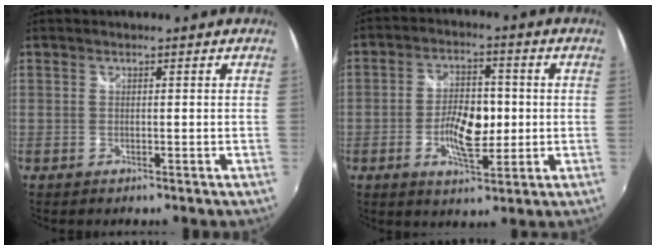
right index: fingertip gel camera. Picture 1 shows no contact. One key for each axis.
{"total": 8.9, "fx": -1.5, "fy": 4.2, "fz": 7.7, "tx": -0.146, "ty": 0.003, "tz": -0.025}